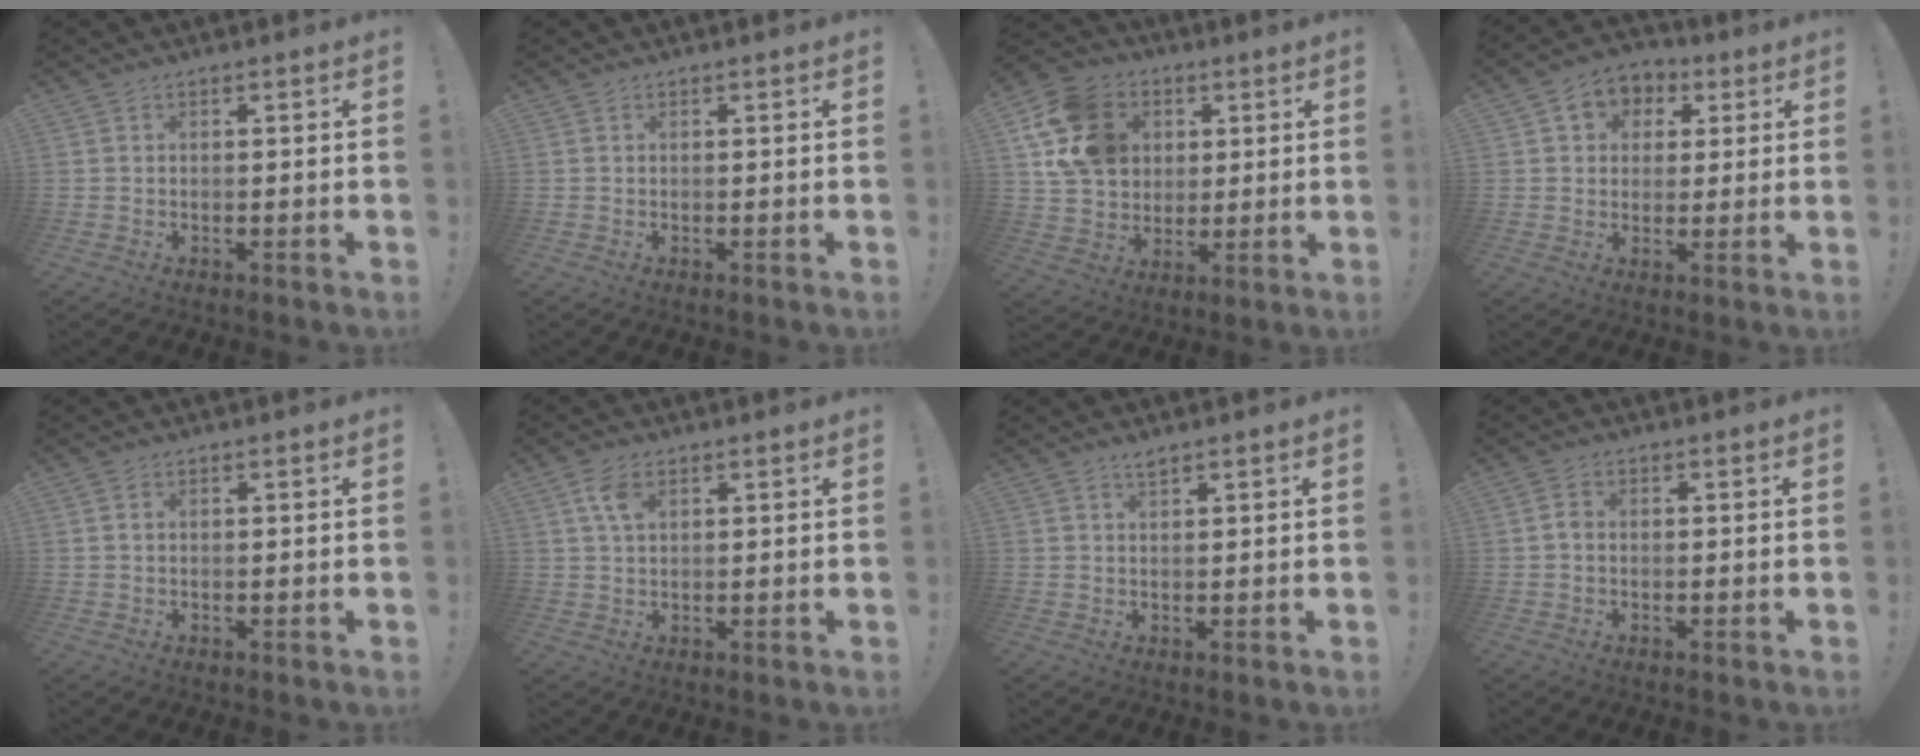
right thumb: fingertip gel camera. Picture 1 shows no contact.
{"total": 0.0}
{"total": 17.0, "force": [4.9, 13.8, 8.6], "torque": [-0.132, -0.008, 0.103]}
{"total": 7.9, "force": [2.2, 7.0, 3.0], "torque": [-0.042, 0.001, 0.048]}
{"total": 0.9, "force": [0.4, 0.5, 0.7], "torque": [-0.019, 0.005, 0.008]}
{"total": 4.9, "force": [2.0, 2.7, 3.5], "torque": [-0.062, 0.000, 0.037]}
{"total": 1.7, "force": [1.4, 0.1, 0.9], "torque": [-0.017, -0.004, 0.025]}
{"total": 2.0, "force": [-0.2, 1.4, 1.4], "torque": [-0.031, 0.010, -0.003]}